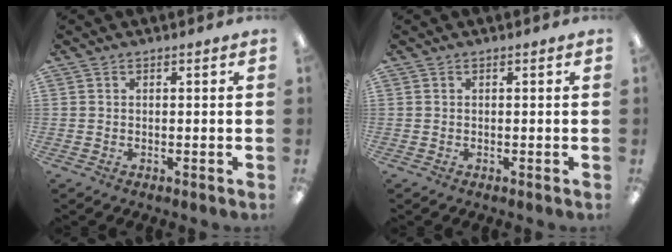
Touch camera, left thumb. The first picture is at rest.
{"total": 0.0}